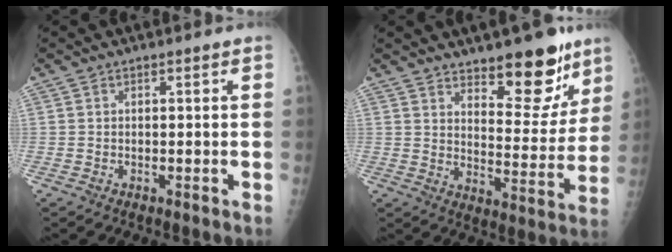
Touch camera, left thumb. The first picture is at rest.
{"total": 13.8, "force": [9.8, 5.2, 8.2], "torque": [-0.062, -0.075, 0.151]}